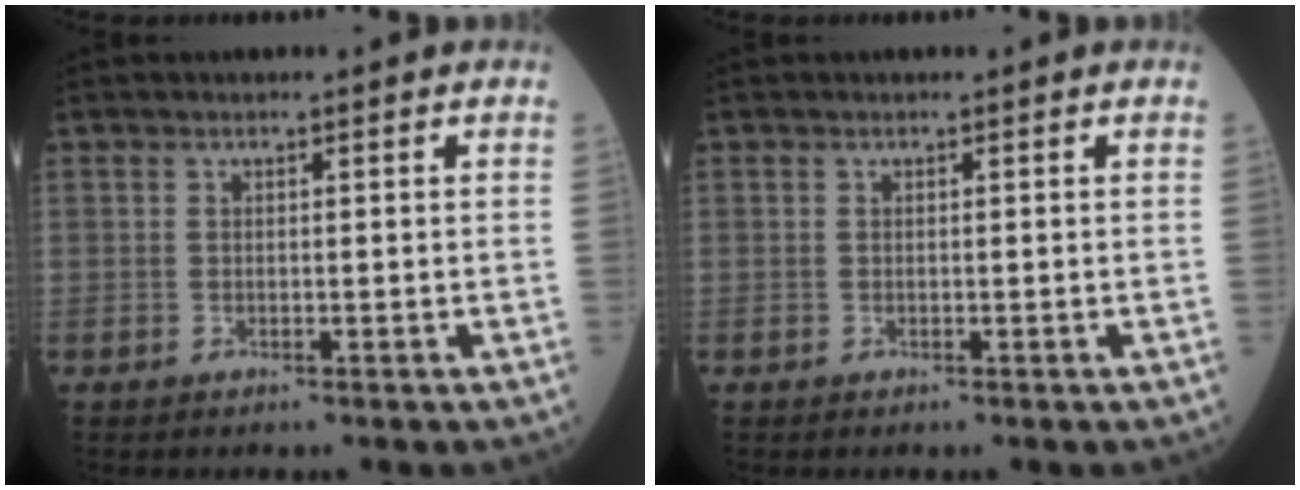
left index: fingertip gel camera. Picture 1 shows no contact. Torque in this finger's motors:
{"motor_torque": [0.01, 0.03, 0.00, 0.00]}